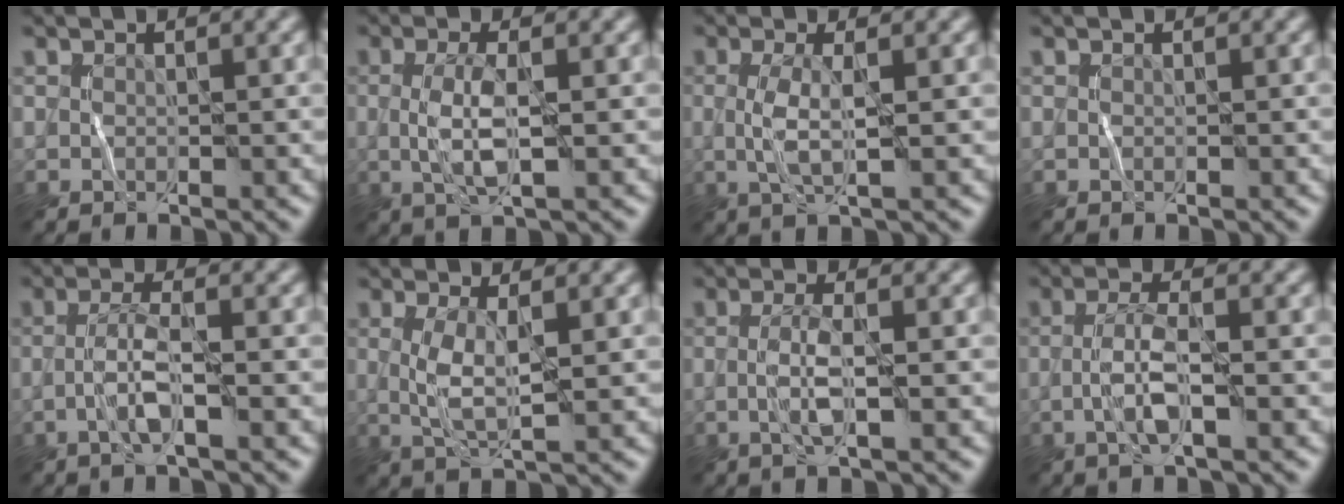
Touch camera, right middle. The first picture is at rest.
{"total": 3.3, "force": [-0.1, 0.9, 3.2], "torque": [-0.073, 0.002, -0.002]}
{"total": 2.6, "force": [0.0, 0.6, 2.5], "torque": [-0.059, 0.003, 0.000]}
{"total": 0.0}
{"total": 2.7, "force": [-1.1, 0.3, 2.5], "torque": [-0.052, 0.016, -0.028]}
{"total": 3.1, "force": [0.3, 0.7, 3.0], "torque": [-0.068, 0.006, 0.009]}
{"total": 2.5, "force": [-0.4, 0.4, 2.4], "torque": [-0.053, 0.008, -0.011]}
{"total": 3.1, "force": [-1.0, 0.5, 2.9], "torque": [-0.060, 0.015, -0.025]}